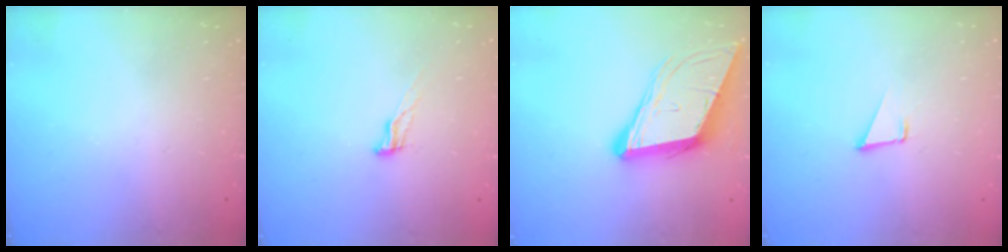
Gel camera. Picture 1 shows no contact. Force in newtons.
{"total": 6.2, "press": 6.1, "slide": 0.7}
{"total": 12.8, "press": 12.3, "slide": 3.6}
{"total": 1.6, "press": 1.5, "slide": 0.1}